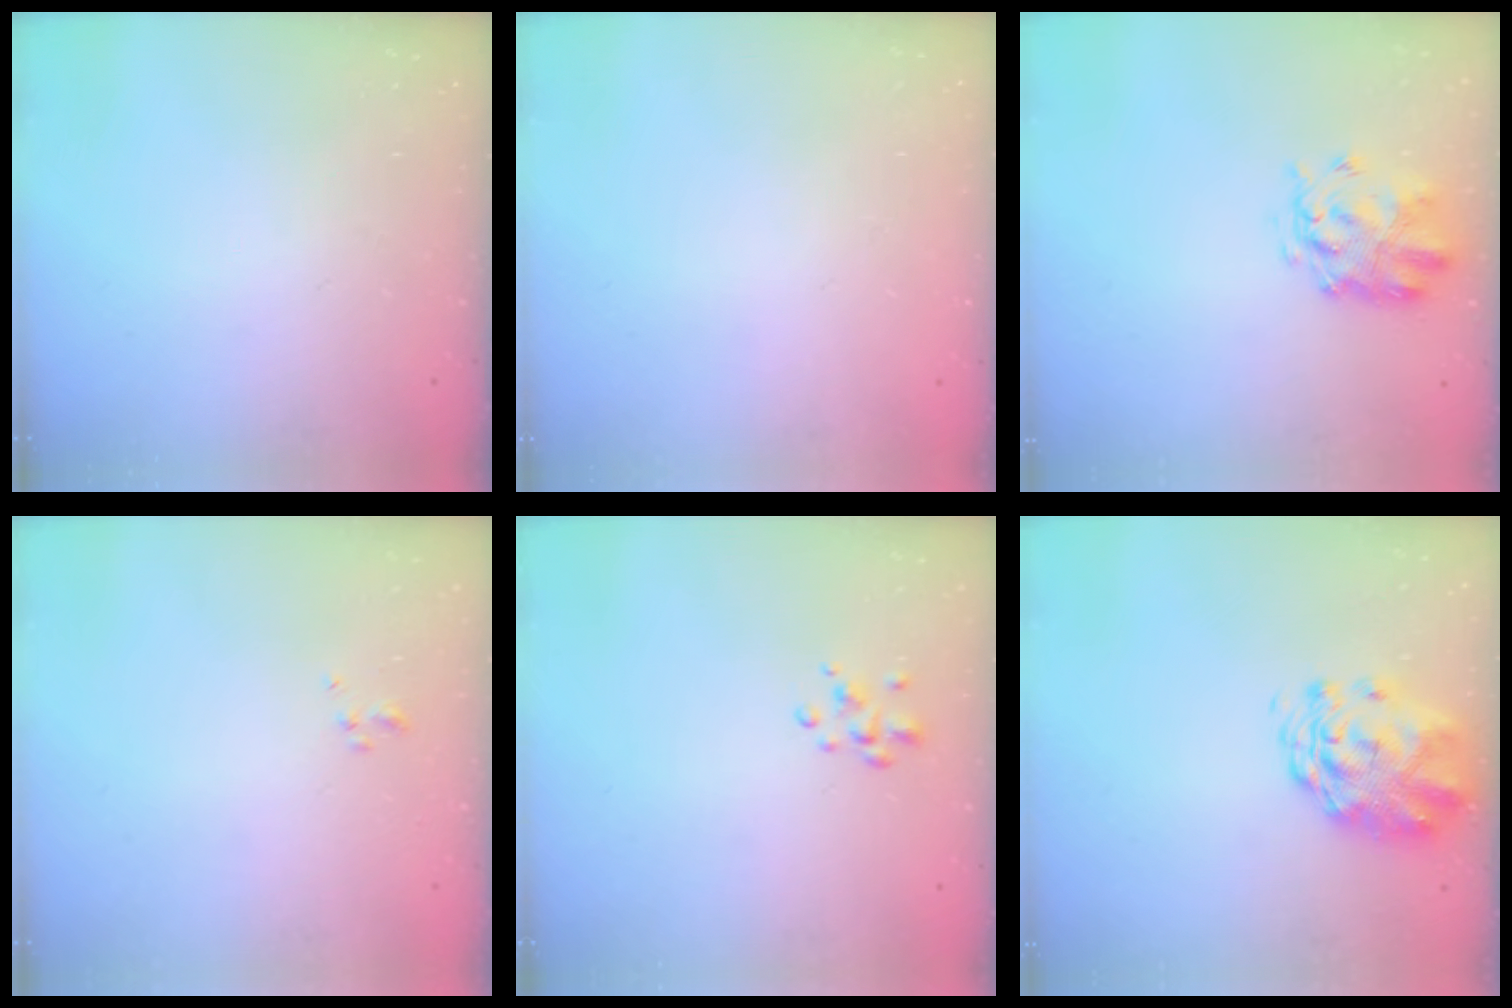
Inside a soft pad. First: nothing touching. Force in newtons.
{"total": 1.8, "press": 1.8, "slide": 0.2}
{"total": 3.7, "press": 3.4, "slide": 1.3}
{"total": 0.9, "press": 0.8, "slide": 0.3}
{"total": 2.5, "press": 2.5, "slide": 0.4}
{"total": 2.8, "press": 2.6, "slide": 1.1}